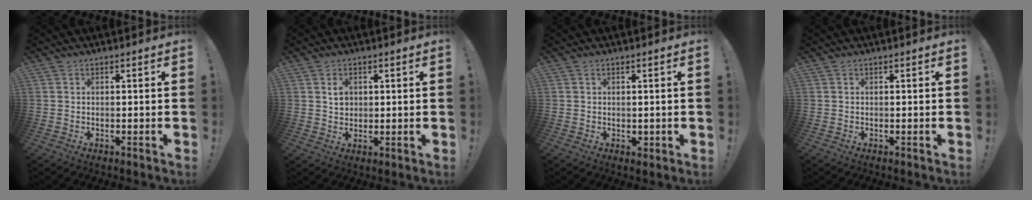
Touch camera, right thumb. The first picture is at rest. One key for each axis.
{"total": 3.8, "fx": 1.2, "fy": 3.0, "fz": 1.9, "tx": -0.020, "ty": -0.003, "tz": 0.019}
{"total": 1.3, "fx": 0.2, "fy": 1.1, "fz": 0.7, "tx": -0.007, "ty": 0.000, "tz": 0.004}
{"total": 0.0}